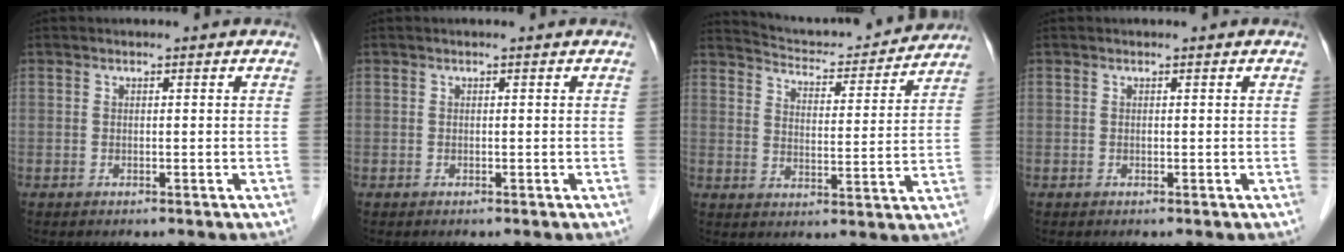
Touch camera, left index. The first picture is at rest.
{"total": 0.7, "force": [0.7, 0.1, 0.1], "torque": [-0.005, 0.010, 0.008]}
{"total": 15.3, "force": [14.9, 1.8, 3.4], "torque": [-0.049, -0.008, 0.202]}
{"total": 0.0}